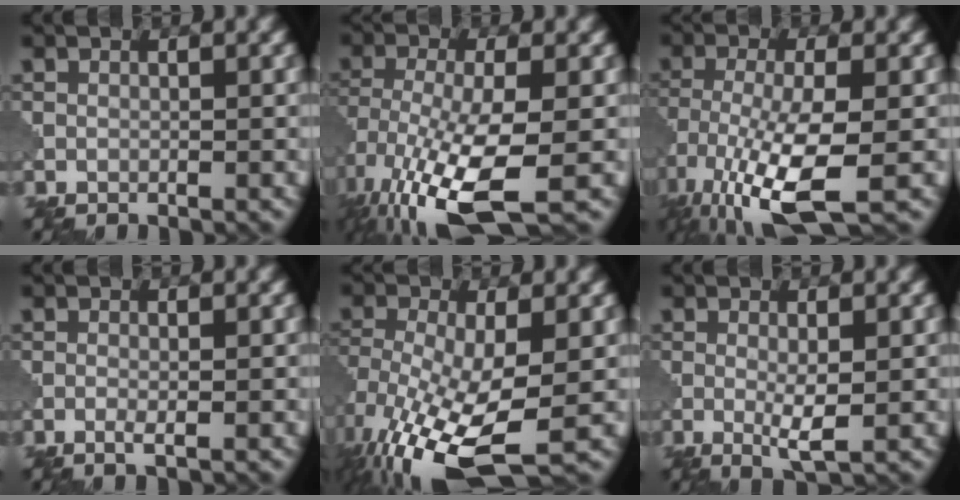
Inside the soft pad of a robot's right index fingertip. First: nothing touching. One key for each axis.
{"total": 11.8, "fx": -5.9, "fy": 3.8, "fz": 9.5, "tx": -0.199, "ty": -0.023, "tz": -0.102}
{"total": 10.6, "fx": -5.3, "fy": 3.1, "fz": 8.6, "tx": -0.182, "ty": -0.021, "tz": -0.098}
{"total": 1.0, "fx": -0.3, "fy": 0.2, "fz": 0.9, "tx": -0.017, "ty": -0.002, "tz": -0.009}
{"total": 11.4, "fx": -4.5, "fy": 4.6, "fz": 9.3, "tx": -0.194, "ty": -0.025, "tz": -0.077}
{"total": 2.7, "fx": -0.2, "fy": 0.4, "fz": 2.6, "tx": -0.050, "ty": -0.007, "tz": -0.002}